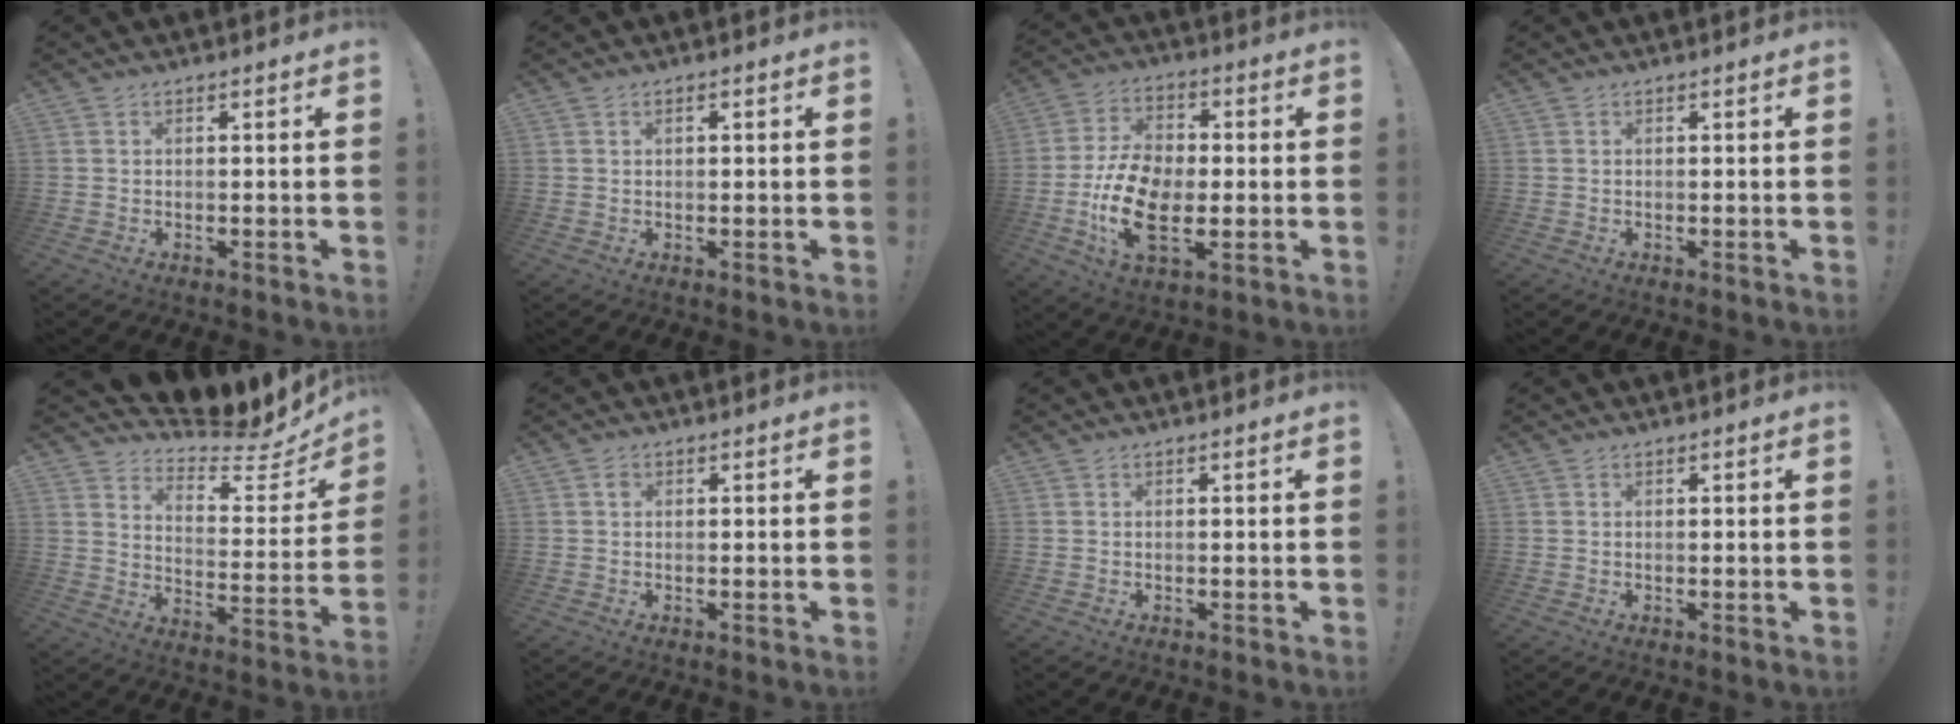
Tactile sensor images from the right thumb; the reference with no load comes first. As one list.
[{"total": 0.7, "force": [0.1, 0.5, 0.5], "torque": [-0.013, 0.005, 0.003]}, {"total": 16.1, "force": [-4.0, 9.4, 12.5], "torque": [-0.251, 0.012, -0.069]}, {"total": 0.0}, {"total": 8.2, "force": [7.7, 2.0, 2.0], "torque": [-0.023, -0.091, 0.130]}, {"total": 1.0, "force": [0.2, 0.9, 0.4], "torque": [0.005, -0.002, -0.001]}, {"total": 0.0}, {"total": 0.0}]